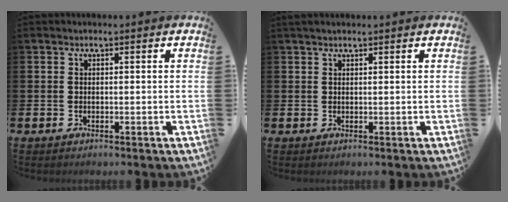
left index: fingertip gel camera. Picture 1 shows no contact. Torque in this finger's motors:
{"motor_torque": [0.09, -0.06, -0.14, 0.00]}